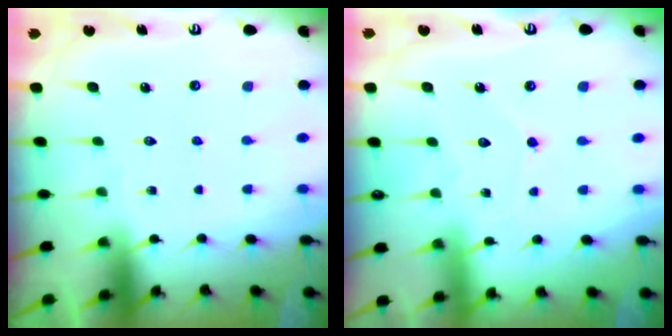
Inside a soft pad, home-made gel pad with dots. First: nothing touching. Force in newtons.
{"total": 3.0, "press": 3.0, "slide": 0.3}